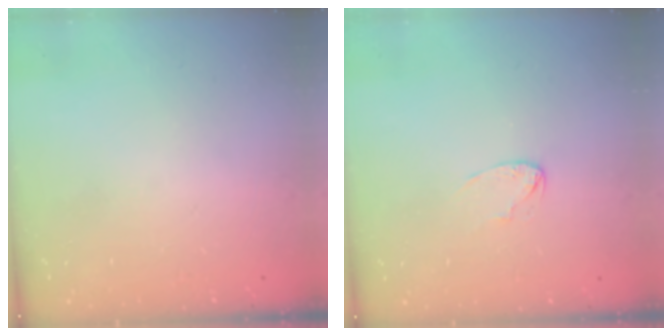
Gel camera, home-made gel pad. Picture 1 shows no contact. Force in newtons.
{"total": 2.5, "press": 2.5, "slide": 0.2}